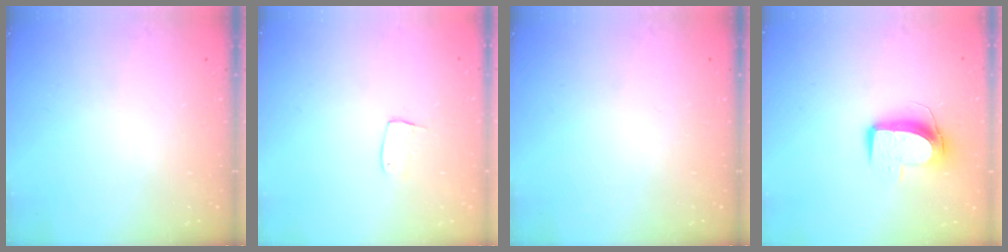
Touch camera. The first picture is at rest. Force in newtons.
{"total": 5.2, "press": 5.2, "slide": 0.3}
{"total": 0.0}
{"total": 10.0, "press": 9.9, "slide": 0.8}